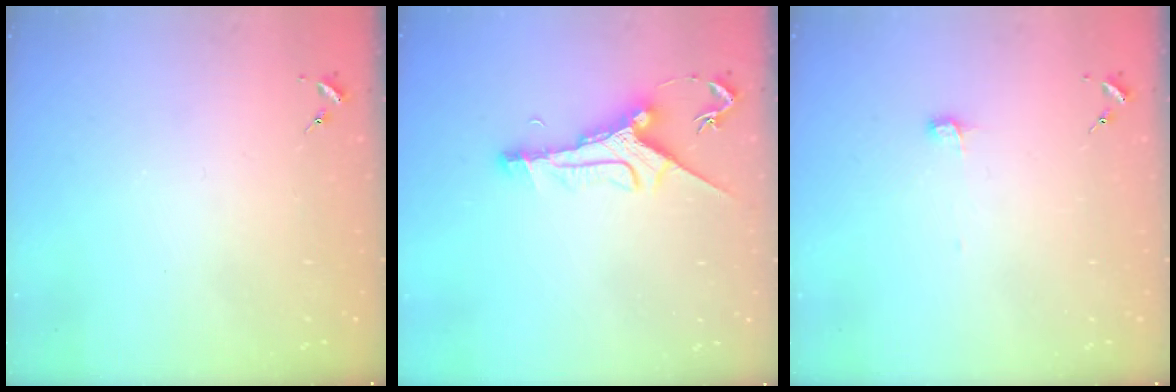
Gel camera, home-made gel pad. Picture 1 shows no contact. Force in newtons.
{"total": 12.0, "press": 12.0, "slide": 0.6}
{"total": 4.1, "press": 4.0, "slide": 0.4}